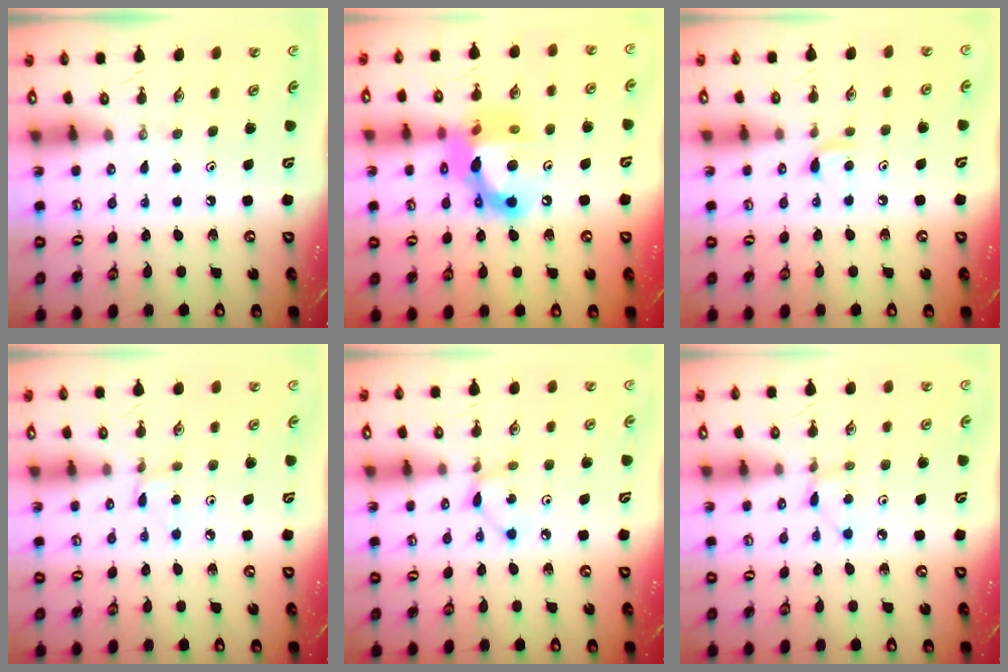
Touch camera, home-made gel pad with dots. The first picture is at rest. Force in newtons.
{"total": 16.1, "press": 16.0, "slide": 1.4}
{"total": 6.0, "press": 6.0, "slide": 0.7}
{"total": 1.6, "press": 1.5, "slide": 0.2}
{"total": 2.8, "press": 2.8, "slide": 0.2}
{"total": 3.1, "press": 3.0, "slide": 0.4}